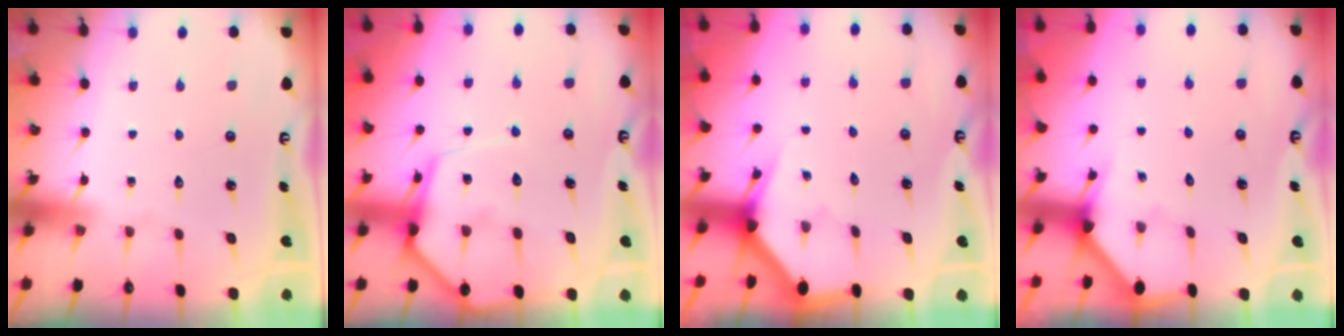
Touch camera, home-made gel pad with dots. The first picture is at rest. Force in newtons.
{"total": 12.0, "press": 11.9, "slide": 1.3}
{"total": 3.0, "press": 3.0, "slide": 0.1}
{"total": 3.0, "press": 3.0, "slide": 0.2}